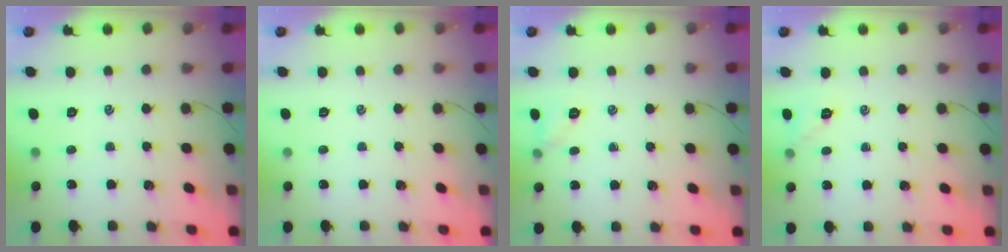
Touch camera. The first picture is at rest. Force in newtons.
{"total": 0.0}
{"total": 5.1, "press": 5.0, "slide": 1.2}
{"total": 5.9, "press": 5.8, "slide": 1.2}